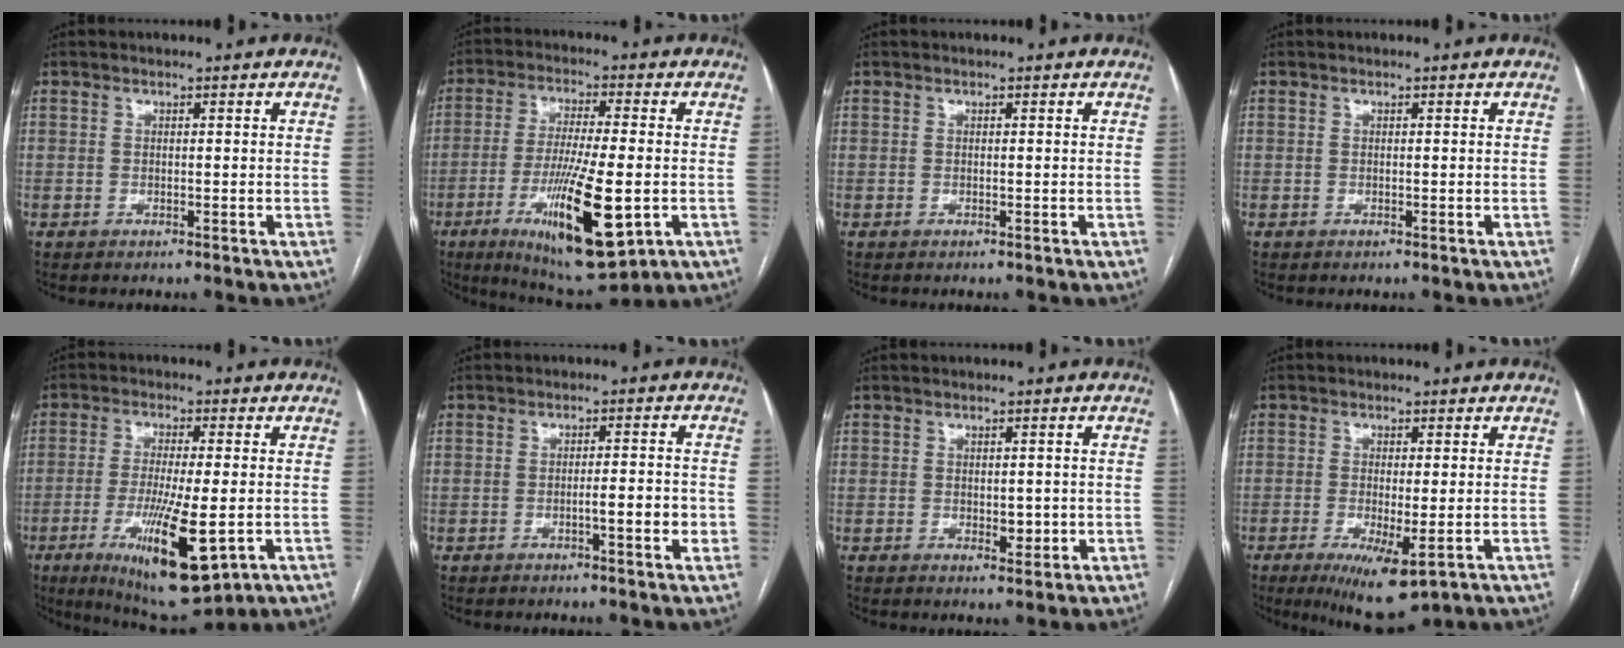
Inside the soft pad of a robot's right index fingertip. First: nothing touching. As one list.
[{"total": 16.8, "force": [-5.2, 2.9, 15.7], "torque": [-0.283, -0.032, -0.077]}, {"total": 0.0}, {"total": 0.0}, {"total": 14.6, "force": [-4.7, 2.7, 13.6], "torque": [-0.238, -0.038, -0.065]}, {"total": 4.4, "force": [-1.2, 0.5, 4.2], "torque": [-0.062, 0.001, -0.016]}, {"total": 3.1, "force": [-0.2, 1.8, 2.5], "torque": [-0.030, -0.003, 0.006]}, {"total": 8.1, "force": [-3.3, 1.9, 7.1], "torque": [-0.113, -0.021, -0.044]}]